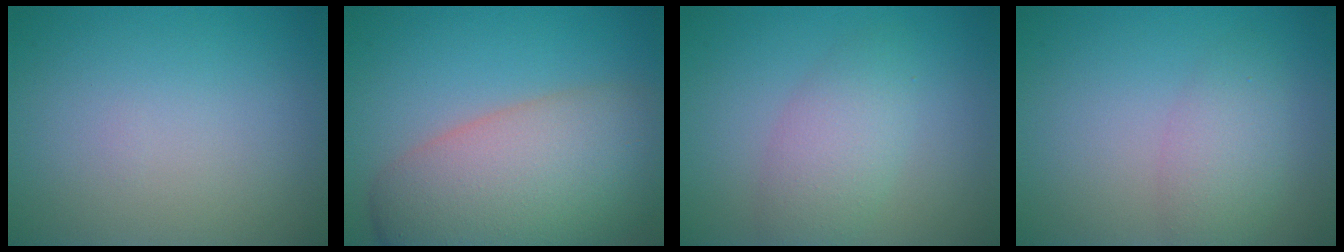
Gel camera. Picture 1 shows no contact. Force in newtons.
{"total": 11.3, "press": 11.3, "slide": 0.8}
{"total": 3.4, "press": 3.3, "slide": 0.1}
{"total": 3.0, "press": 3.0, "slide": 0.0}